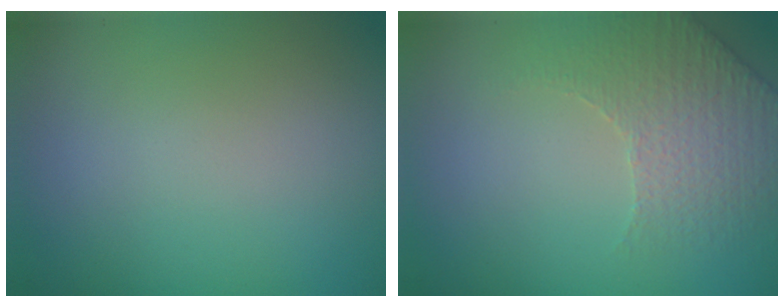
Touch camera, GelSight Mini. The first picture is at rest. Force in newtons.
{"total": 2.2, "press": 2.0, "slide": 1.0}